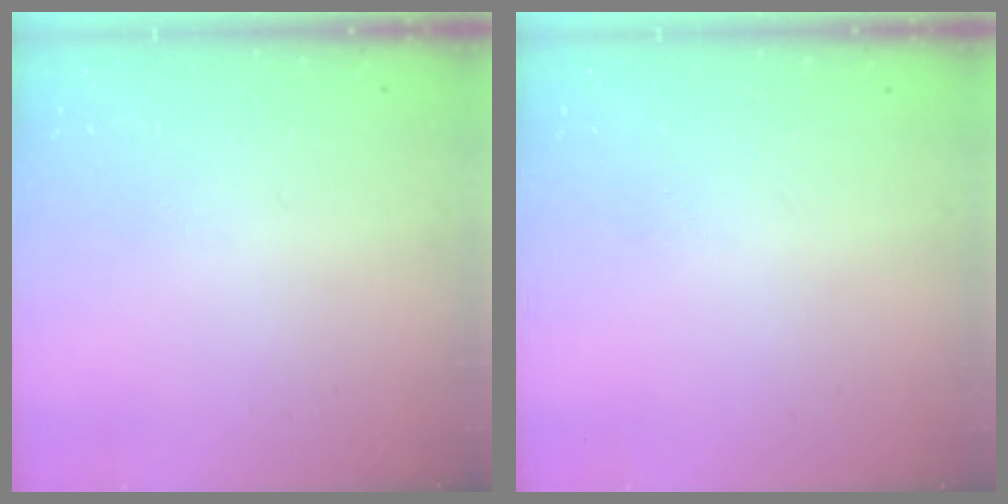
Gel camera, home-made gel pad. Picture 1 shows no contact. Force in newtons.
{"total": 0.0}